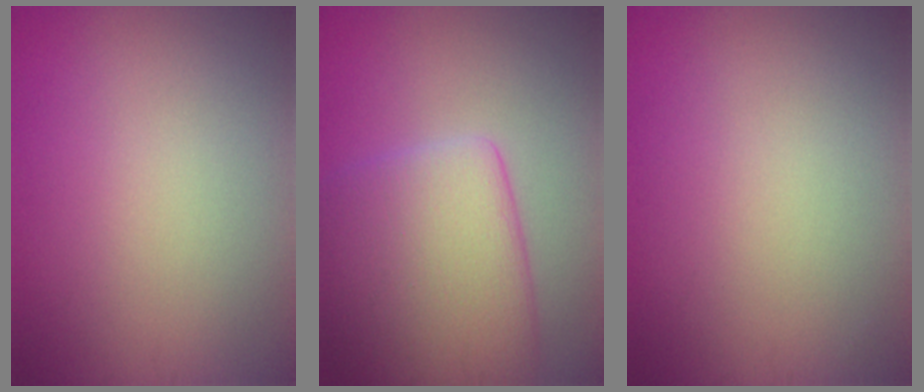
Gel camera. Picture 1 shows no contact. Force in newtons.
{"total": 8.2, "press": 8.2, "slide": 0.6}
{"total": 0.0}